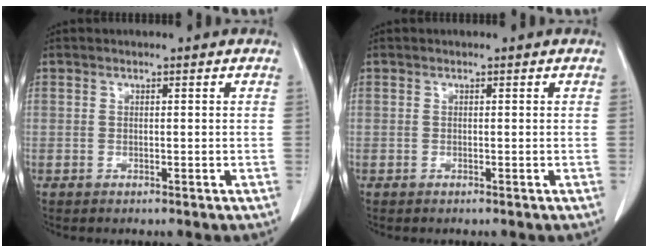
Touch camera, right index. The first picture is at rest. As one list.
[{"total": 0.0}]